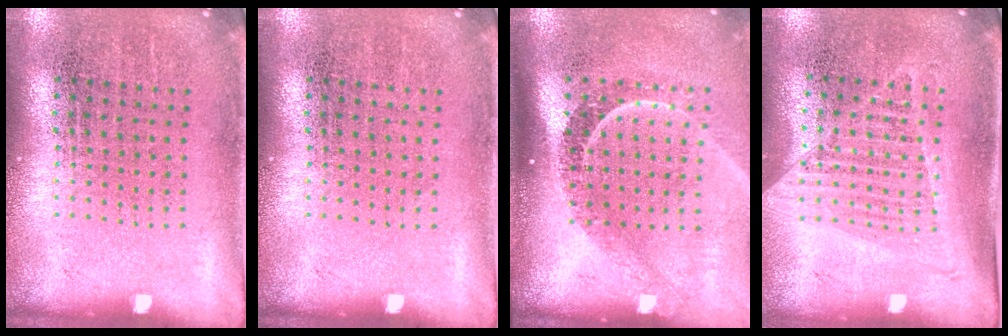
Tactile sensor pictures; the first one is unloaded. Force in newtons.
{"total": 0.0}
{"total": 2.3, "press": 1.7, "slide": 1.6}
{"total": 1.3, "press": 1.2, "slide": 0.6}